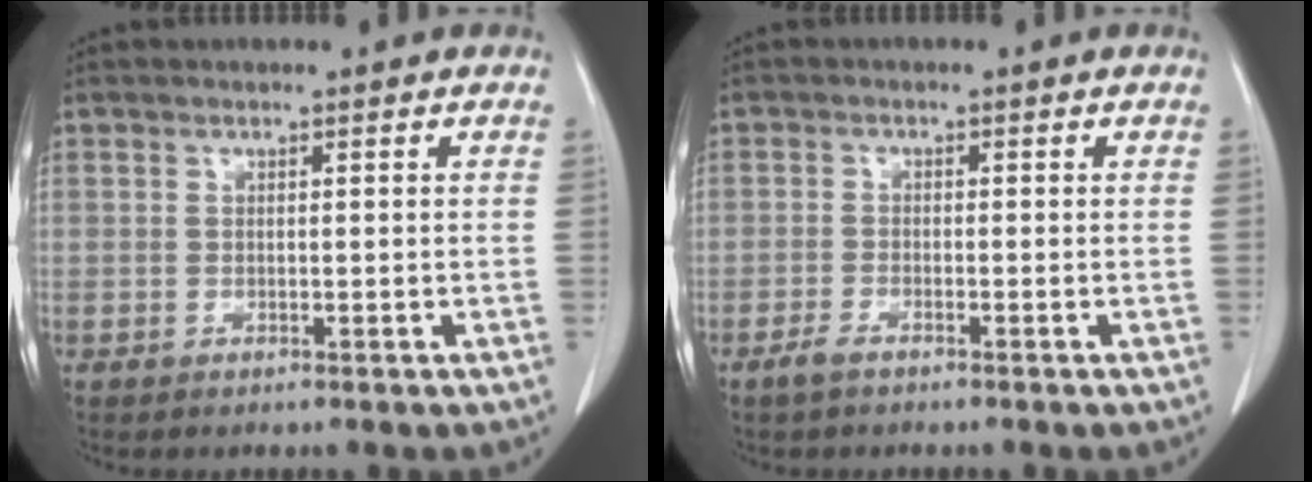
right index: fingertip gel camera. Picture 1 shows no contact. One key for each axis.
{"total": 1.9, "fx": -1.4, "fy": 0.5, "fz": 1.2, "tx": -0.027, "ty": -0.001, "tz": -0.027}